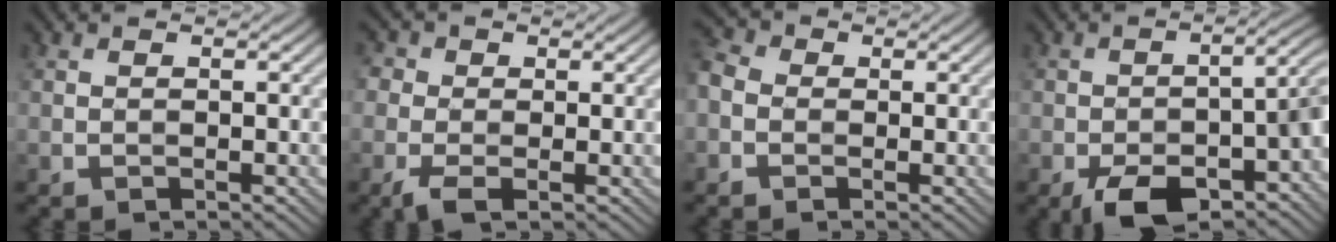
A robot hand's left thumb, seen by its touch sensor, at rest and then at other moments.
{"total": 3.4, "force": [-1.2, 2.4, 2.2], "torque": [-0.051, -0.002, -0.035]}
{"total": 3.5, "force": [-1.0, 2.8, 1.8], "torque": [-0.054, 0.002, -0.030]}
{"total": 12.2, "force": [-6.2, 5.5, 9.0], "torque": [-0.120, -0.024, -0.089]}